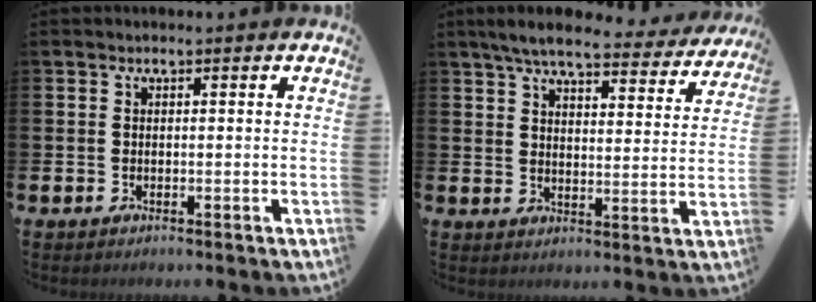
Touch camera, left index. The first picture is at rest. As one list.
[{"total": 6.8, "force": [6.1, 1.0, 2.8], "torque": [-0.064, -0.030, 0.103]}]